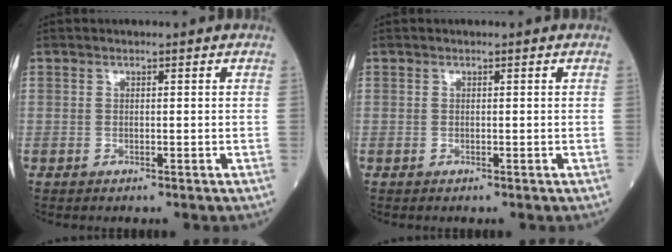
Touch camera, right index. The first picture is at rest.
{"total": 0.0}